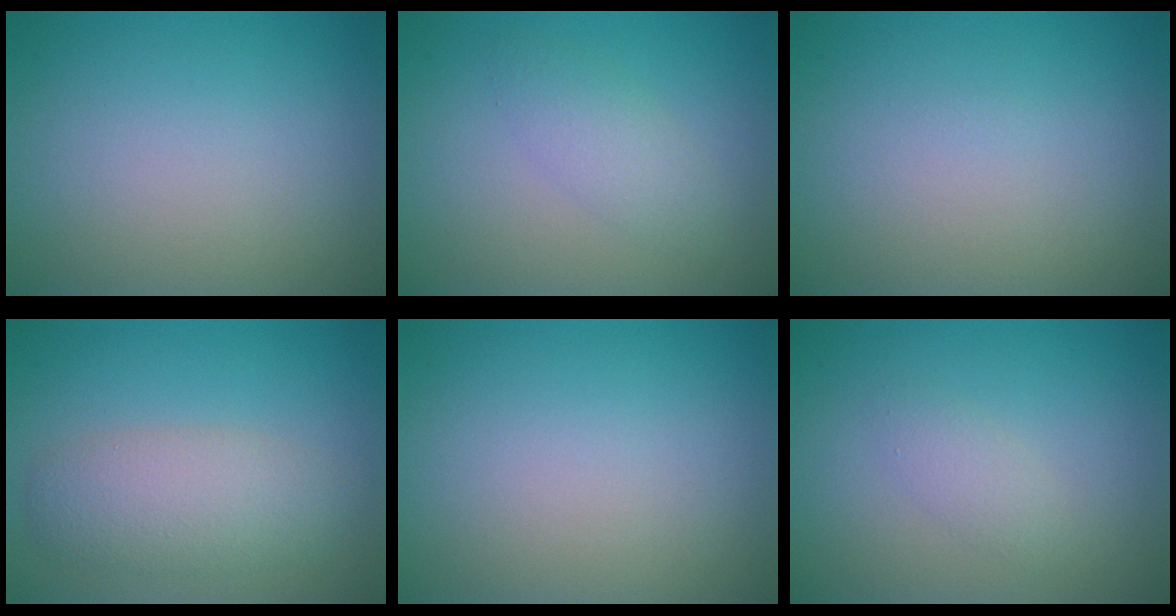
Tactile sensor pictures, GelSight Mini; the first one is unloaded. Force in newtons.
{"total": 2.2, "press": 2.2, "slide": 0.1}
{"total": 0.0}
{"total": 4.2, "press": 4.2, "slide": 0.1}
{"total": 0.0}
{"total": 1.4, "press": 1.4, "slide": 0.1}